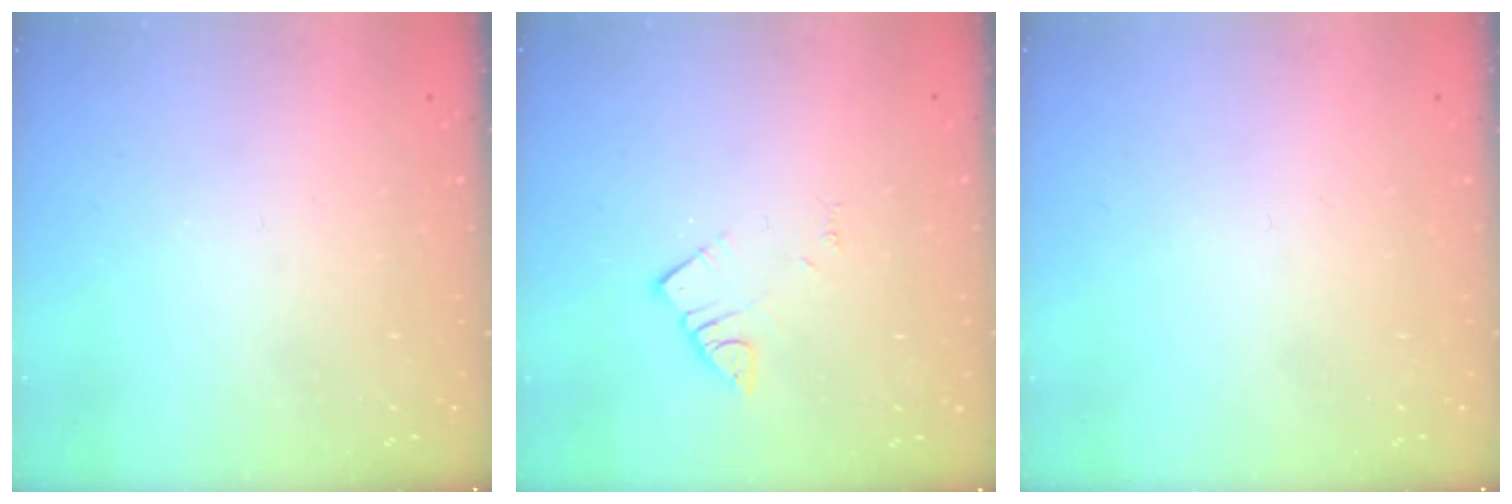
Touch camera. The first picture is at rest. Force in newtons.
{"total": 3.4, "press": 3.4, "slide": 0.1}
{"total": 1.7, "press": 1.7, "slide": 0.1}